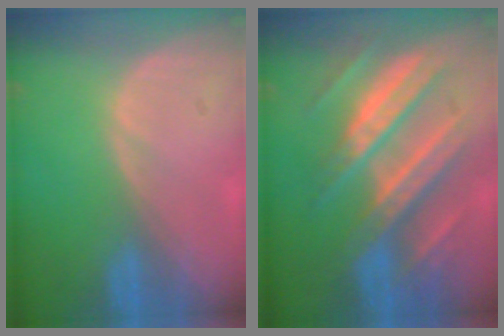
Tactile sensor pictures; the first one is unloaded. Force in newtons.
{"total": 11.4, "press": 11.3, "slide": 1.0}